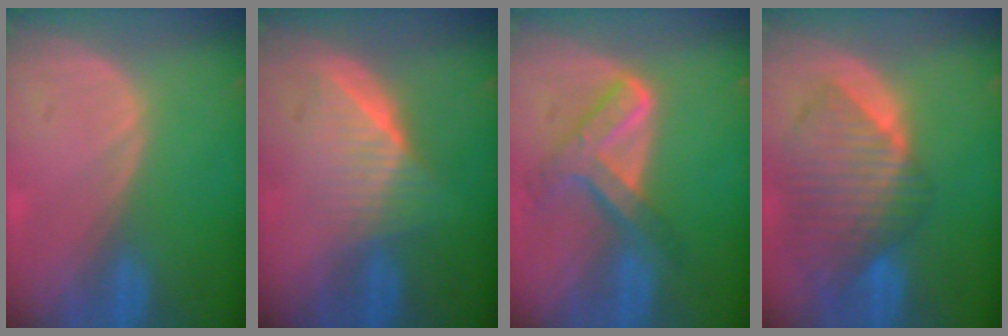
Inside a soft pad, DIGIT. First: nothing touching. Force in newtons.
{"total": 6.5, "press": 5.9, "slide": 2.7}
{"total": 7.6, "press": 6.3, "slide": 4.2}
{"total": 10.2, "press": 8.8, "slide": 5.1}